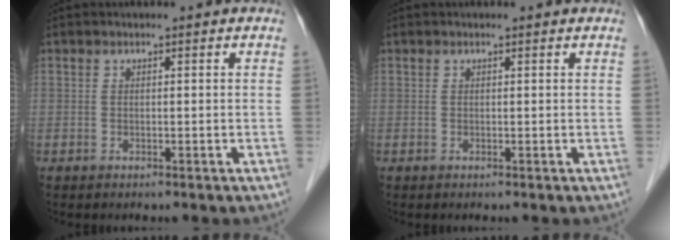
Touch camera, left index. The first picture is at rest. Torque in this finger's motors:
{"motor_torque": [0.15, -0.09, 0.05, 0.01]}